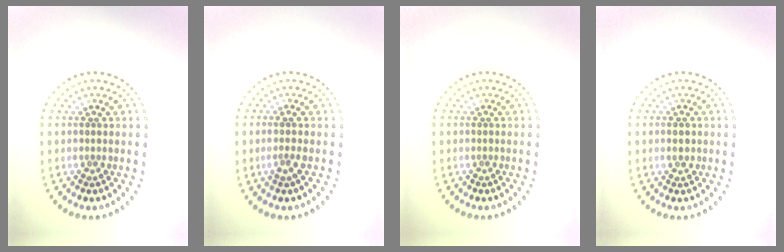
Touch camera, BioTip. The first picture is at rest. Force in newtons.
{"total": 1.3, "press": 1.0, "slide": 0.8}
{"total": 0.0}
{"total": 1.8, "press": 1.8, "slide": 0.1}